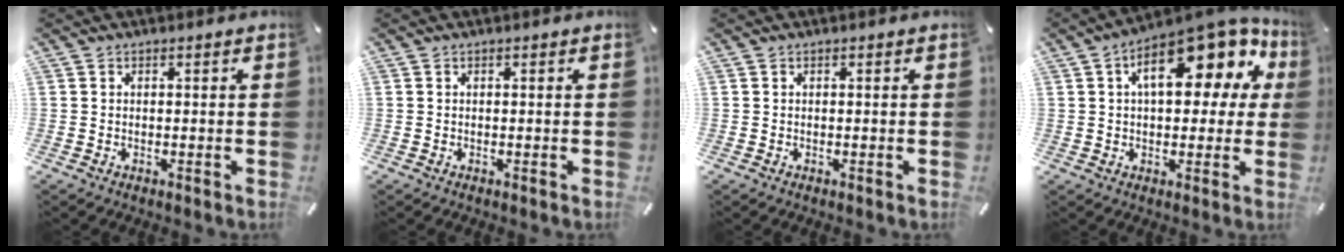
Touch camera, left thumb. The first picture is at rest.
{"total": 0.0}
{"total": 0.0}
{"total": 16.7, "force": [6.9, 8.3, 12.7], "torque": [-0.181, -0.033, 0.114]}